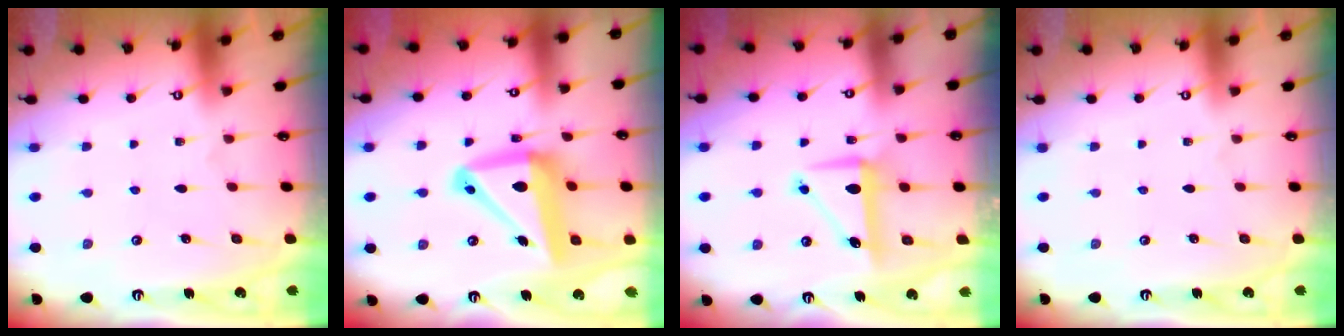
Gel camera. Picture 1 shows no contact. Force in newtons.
{"total": 16.0, "press": 15.8, "slide": 2.2}
{"total": 8.6, "press": 8.6, "slide": 0.2}
{"total": 0.0}